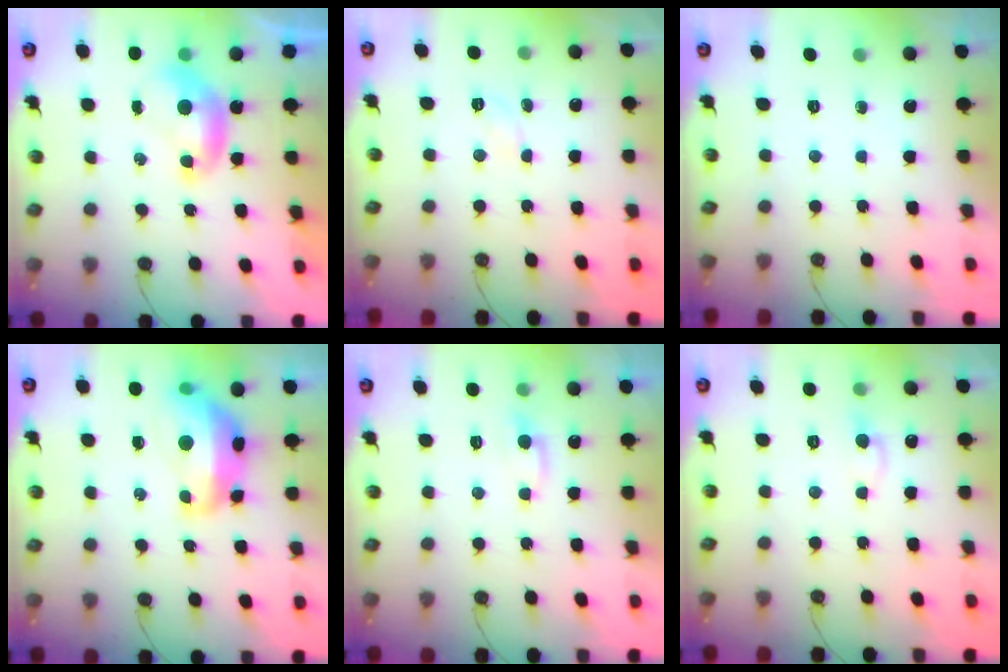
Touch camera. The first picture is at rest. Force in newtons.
{"total": 2.7, "press": 2.7, "slide": 0.5}
{"total": 0.0}
{"total": 7.1, "press": 7.0, "slide": 1.3}
{"total": 0.0}
{"total": 0.0}